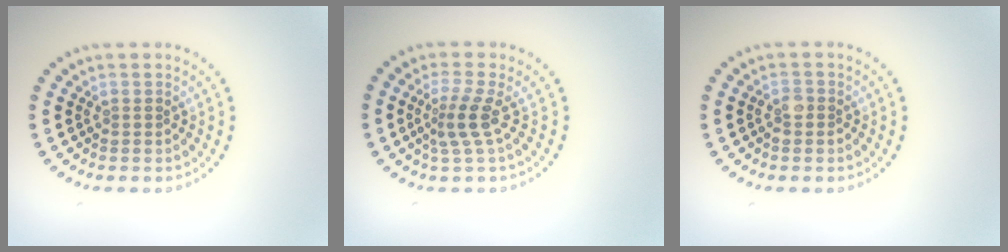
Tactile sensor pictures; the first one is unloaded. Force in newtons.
{"total": 2.6, "press": 1.8, "slide": 1.8}
{"total": 1.0, "press": 0.9, "slide": 0.5}